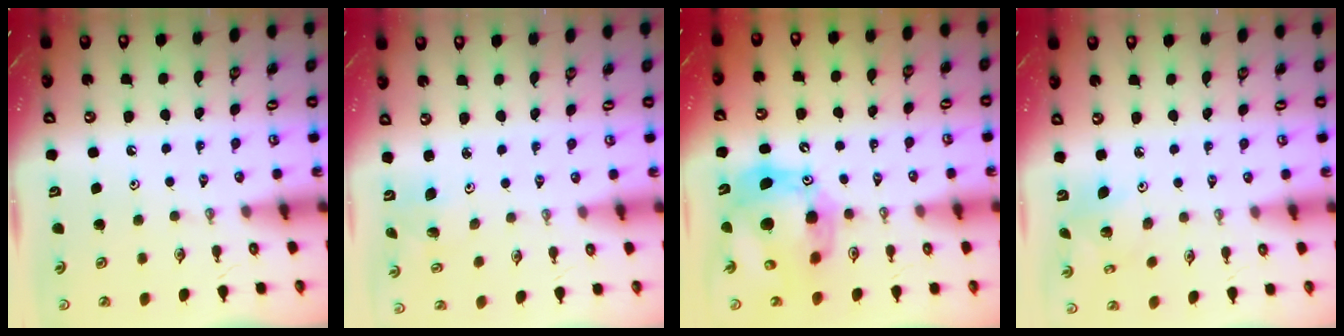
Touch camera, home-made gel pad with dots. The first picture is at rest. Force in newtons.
{"total": 2.0, "press": 2.0, "slide": 0.1}
{"total": 17.3, "press": 17.1, "slide": 2.9}
{"total": 3.8, "press": 3.8, "slide": 0.4}